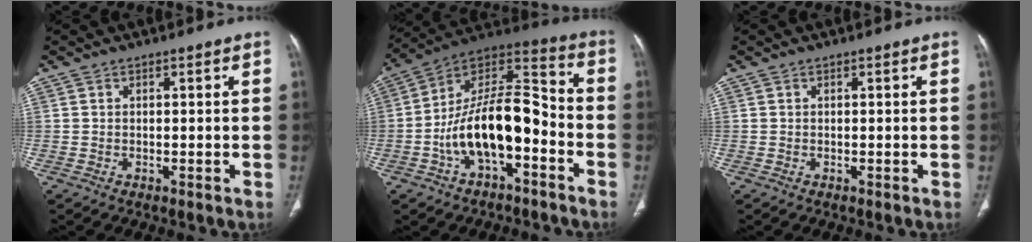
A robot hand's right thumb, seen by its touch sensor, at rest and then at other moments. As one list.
[{"total": 17.9, "force": [-5.4, 8.7, 14.7], "torque": [-0.242, 0.073, -0.092]}, {"total": 0.0}]